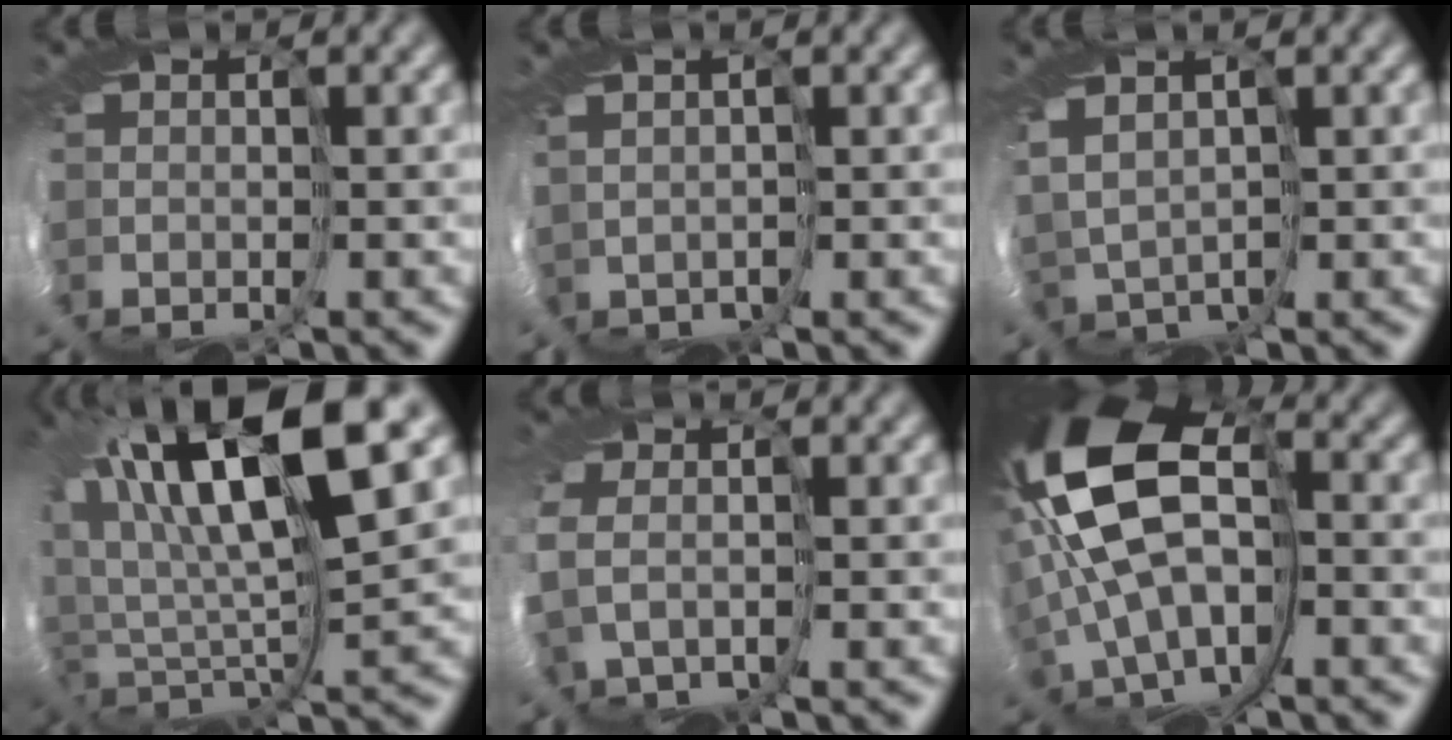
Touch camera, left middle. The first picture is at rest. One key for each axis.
{"total": 0.9, "fx": 0.7, "fy": 0.3, "fz": -0.4, "tx": 0.008, "ty": -0.001, "tz": 0.019}
{"total": 2.5, "fx": 1.7, "fy": 1.6, "fz": 0.8, "tx": -0.039, "ty": 0.000, "tz": 0.034}
{"total": 13.9, "fx": 9.3, "fy": 3.0, "fz": 9.9, "tx": -0.207, "ty": 0.025, "tz": 0.161}
{"total": 1.0, "fx": 0.6, "fy": 0.6, "fz": 0.5, "tx": -0.049, "ty": 0.001, "tz": 0.022}
{"total": 11.8, "fx": 2.1, "fy": 6.9, "fz": 9.3, "tx": -0.192, "ty": -0.001, "tz": 0.043}